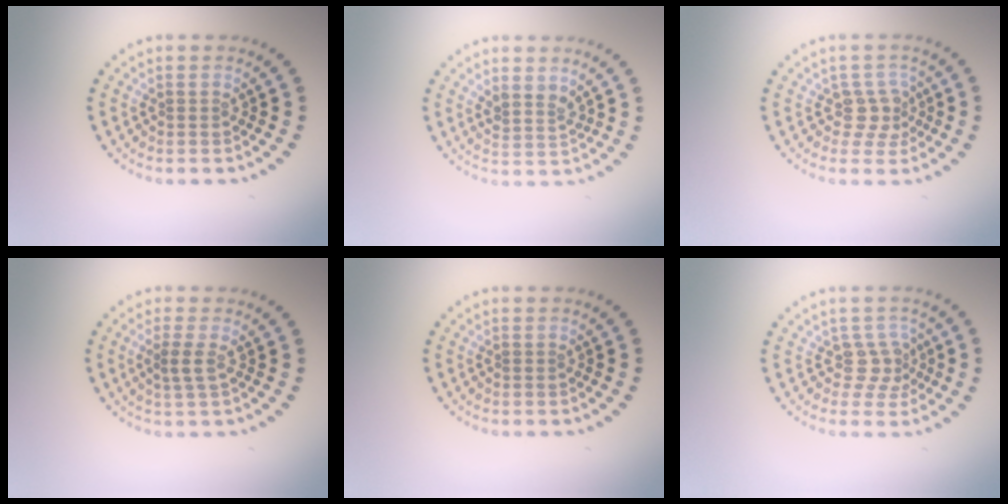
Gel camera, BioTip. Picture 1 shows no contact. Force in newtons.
{"total": 1.9, "press": 1.6, "slide": 1.0}
{"total": 2.3, "press": 1.7, "slide": 1.6}
{"total": 1.6, "press": 1.3, "slide": 0.9}
{"total": 0.0}
{"total": 2.2, "press": 1.6, "slide": 1.5}